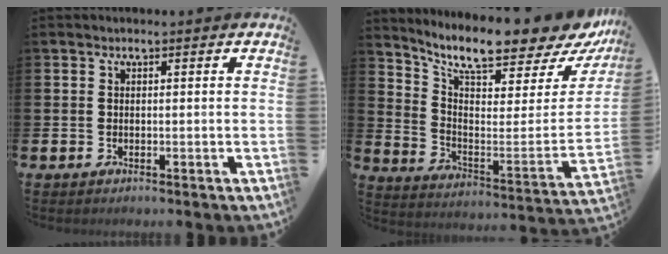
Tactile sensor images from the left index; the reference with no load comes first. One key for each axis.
{"total": 9.7, "fx": 8.5, "fy": 1.7, "fz": 4.4, "tx": -0.096, "ty": -0.082, "tz": 0.137}